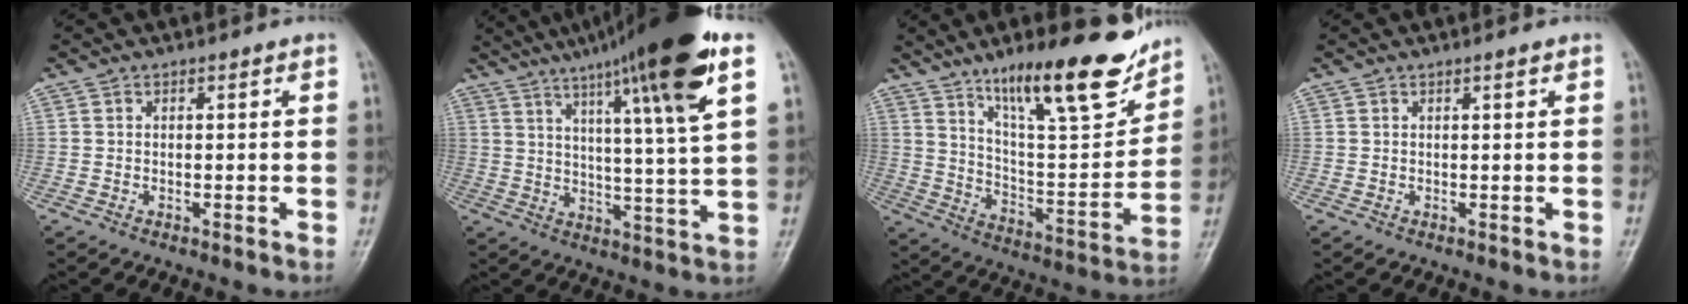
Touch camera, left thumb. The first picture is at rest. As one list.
[{"total": 21.0, "force": [12.1, 1.2, 17.1], "torque": [-0.256, -0.027, 0.178]}, {"total": 20.9, "force": [14.3, 5.5, 14.3], "torque": [-0.187, -0.076, 0.237]}, {"total": 0.7, "force": [0.5, 0.0, 0.4], "torque": [-0.008, -0.003, 0.009]}]